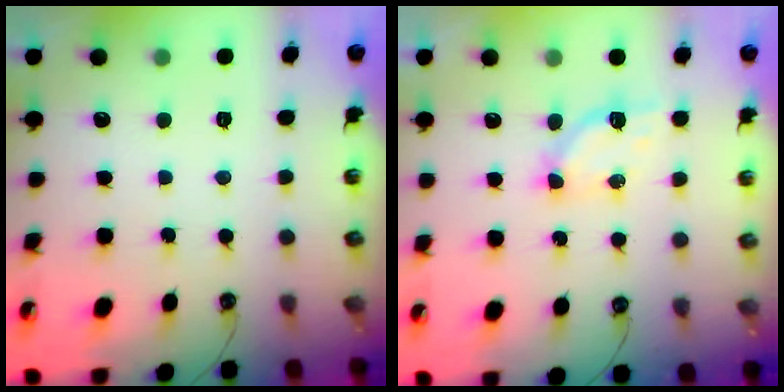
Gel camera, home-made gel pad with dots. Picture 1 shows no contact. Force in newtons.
{"total": 4.3, "press": 4.2, "slide": 0.6}